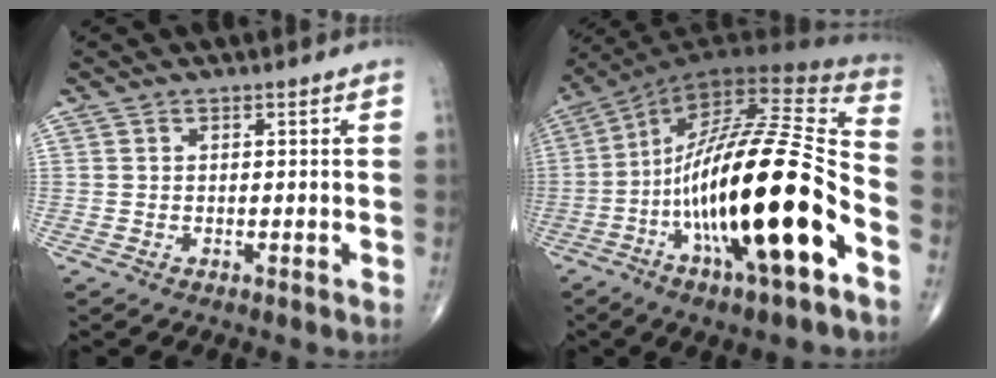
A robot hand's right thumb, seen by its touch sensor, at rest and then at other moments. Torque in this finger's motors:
{"motor_torque": [1.83, 3.18, 1.80, 0.75, 0.66]}